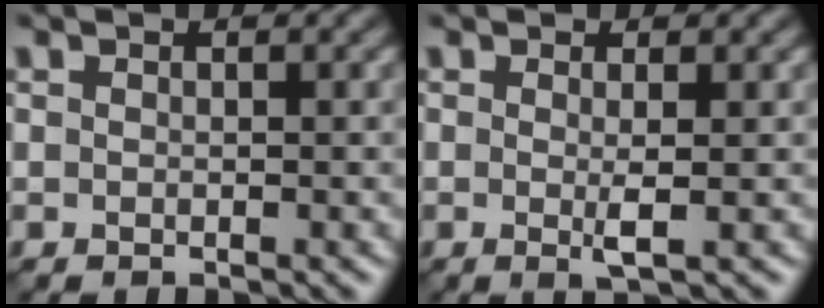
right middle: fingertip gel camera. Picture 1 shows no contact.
{"total": 1.7, "force": [0.0, 0.1, 1.7], "torque": [-0.035, -0.004, -0.003]}